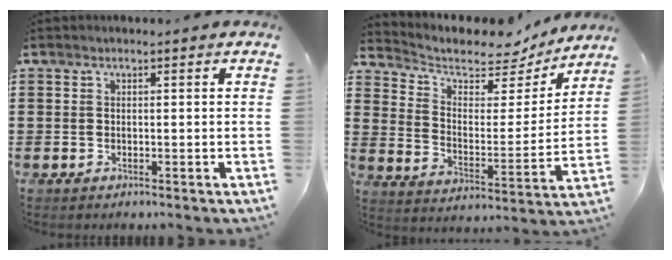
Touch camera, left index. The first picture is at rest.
{"total": 5.8, "force": [5.0, 2.3, 1.6], "torque": [-0.055, -0.038, 0.083]}